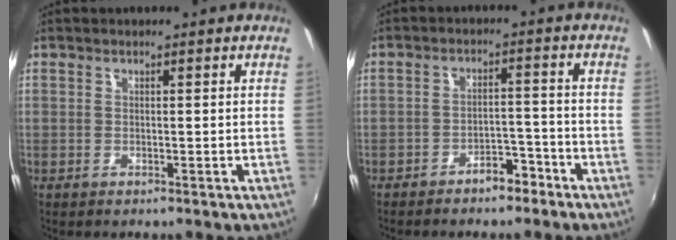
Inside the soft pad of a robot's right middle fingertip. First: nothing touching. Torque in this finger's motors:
{"motor_torque": [1.00, -1.14, 0.15, 0.08]}